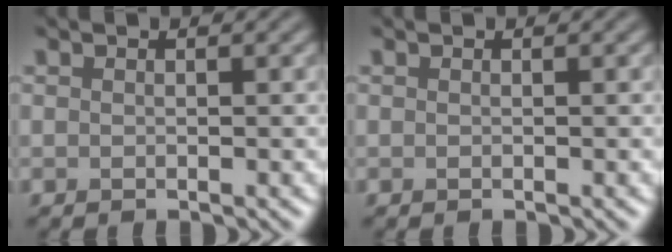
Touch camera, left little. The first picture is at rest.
{"total": 0.0}